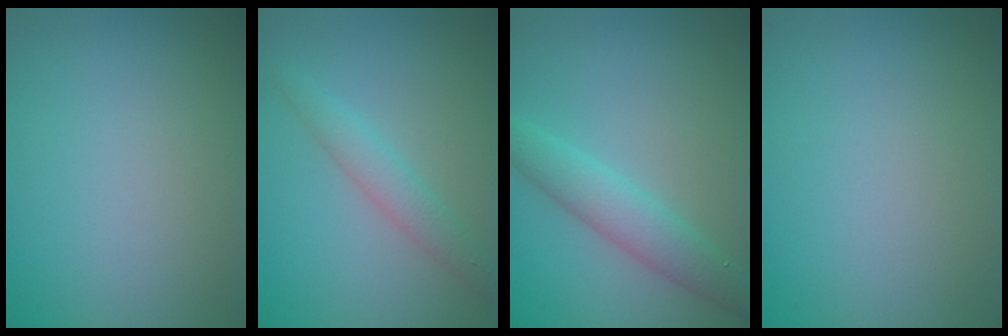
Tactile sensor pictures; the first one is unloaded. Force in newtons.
{"total": 2.3, "press": 2.3, "slide": 0.1}
{"total": 3.6, "press": 3.6, "slide": 0.0}
{"total": 0.0}